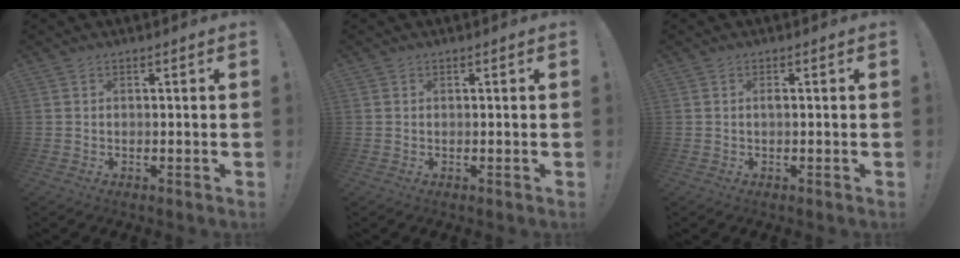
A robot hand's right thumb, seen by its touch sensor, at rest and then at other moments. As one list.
[{"total": 0.0}, {"total": 0.6, "force": [-0.1, 0.0, 0.6], "torque": [-0.017, 0.003, -0.003]}]